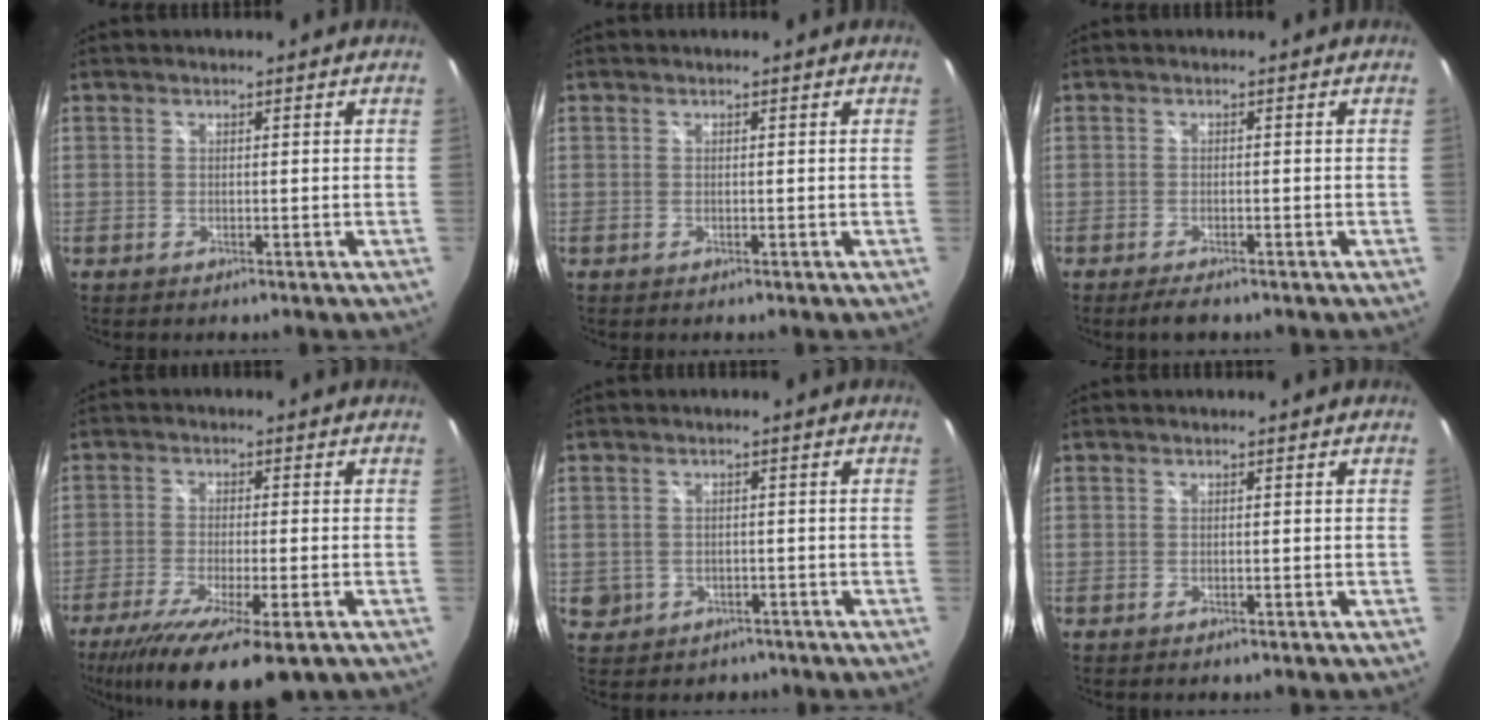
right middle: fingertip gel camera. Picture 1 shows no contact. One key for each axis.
{"total": 0.0}
{"total": 2.8, "fx": -2.2, "fy": 0.7, "fz": 1.5, "tx": -0.032, "ty": -0.012, "tz": -0.038}
{"total": 14.7, "fx": -9.2, "fy": 3.0, "fz": 11.1, "tx": -0.216, "ty": -0.057, "tz": -0.149}
{"total": 4.9, "fx": -1.4, "fy": 4.6, "fz": 1.2, "tx": -0.039, "ty": 0.005, "tz": -0.006}
{"total": 0.0}